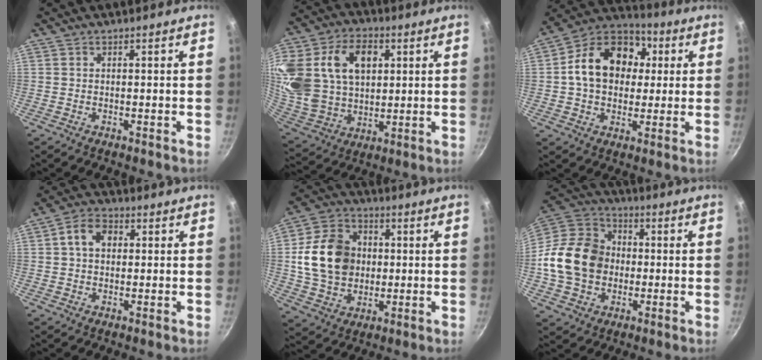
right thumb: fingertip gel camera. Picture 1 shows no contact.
{"total": 28.0, "force": [8.0, 19.6, 18.3], "torque": [-0.397, 0.022, 0.153]}
{"total": 17.2, "force": [2.5, 13.1, 10.8], "torque": [-0.155, 0.029, 0.025]}
{"total": 6.3, "force": [1.3, 4.6, 4.1], "torque": [-0.055, 0.013, 0.012]}
{"total": 16.0, "force": [1.2, 12.7, 9.7], "torque": [-0.149, 0.013, 0.021]}
{"total": 17.5, "force": [-1.4, 14.2, 10.1], "torque": [-0.158, 0.032, -0.036]}